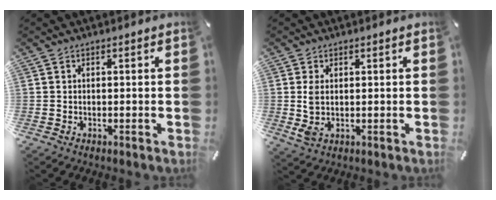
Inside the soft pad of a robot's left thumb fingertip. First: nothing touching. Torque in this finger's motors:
{"motor_torque": [0.20, 0.11, 0.64, -0.15, 0.22]}